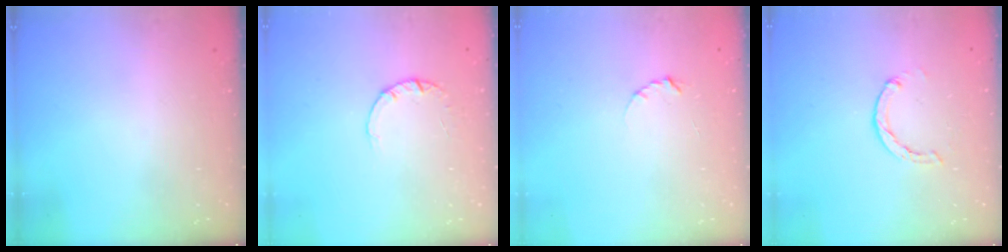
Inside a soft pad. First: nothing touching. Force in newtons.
{"total": 1.8, "press": 1.8, "slide": 0.1}
{"total": 2.3, "press": 2.3, "slide": 0.4}
{"total": 2.7, "press": 2.7, "slide": 0.5}